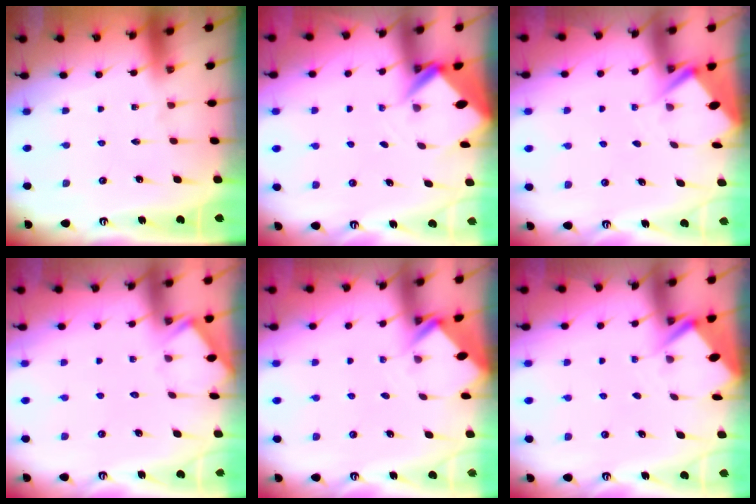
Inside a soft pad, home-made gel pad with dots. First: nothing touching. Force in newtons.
{"total": 3.4, "press": 3.4, "slide": 0.3}
{"total": 2.8, "press": 2.8, "slide": 0.4}
{"total": 3.2, "press": 3.1, "slide": 0.4}
{"total": 2.7, "press": 2.7, "slide": 0.2}
{"total": 2.8, "press": 2.8, "slide": 0.3}